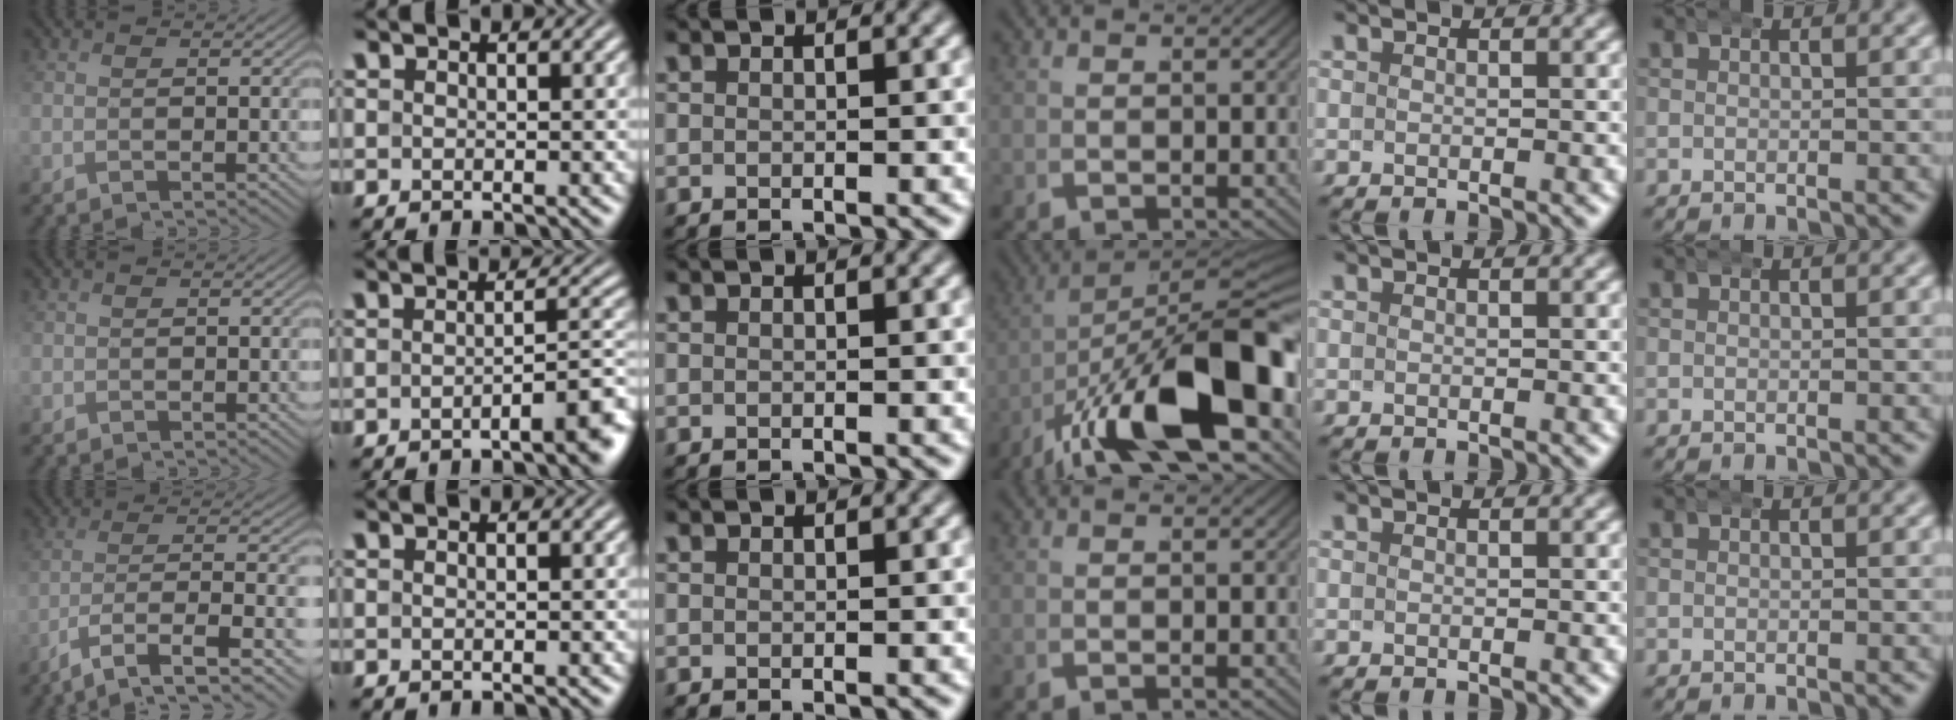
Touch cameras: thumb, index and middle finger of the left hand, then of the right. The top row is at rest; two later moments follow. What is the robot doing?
{"motion": "wrap", "object": "bandana"}